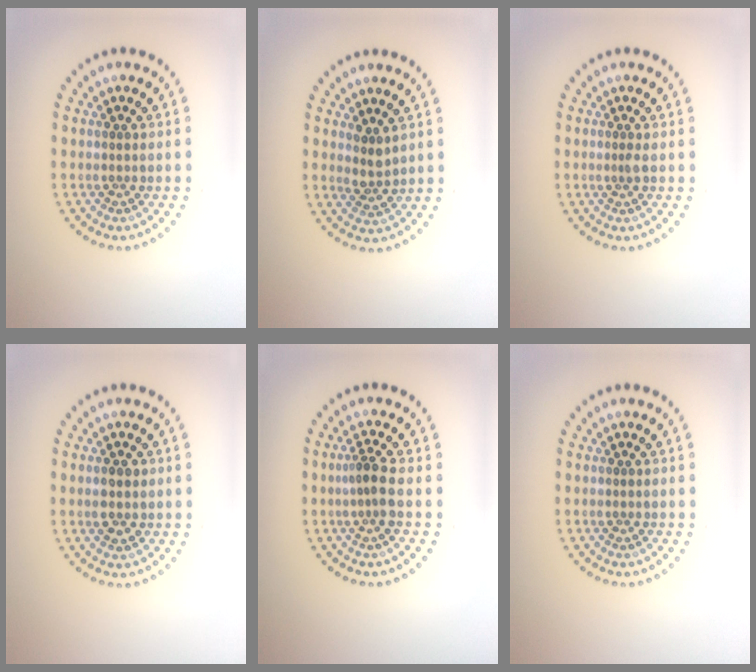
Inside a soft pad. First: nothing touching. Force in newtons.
{"total": 1.8, "press": 1.4, "slide": 1.1}
{"total": 0.6, "press": 0.4, "slide": 0.4}
{"total": 1.8, "press": 1.8, "slide": 0.1}
{"total": 2.2, "press": 1.7, "slide": 1.4}
{"total": 0.0}